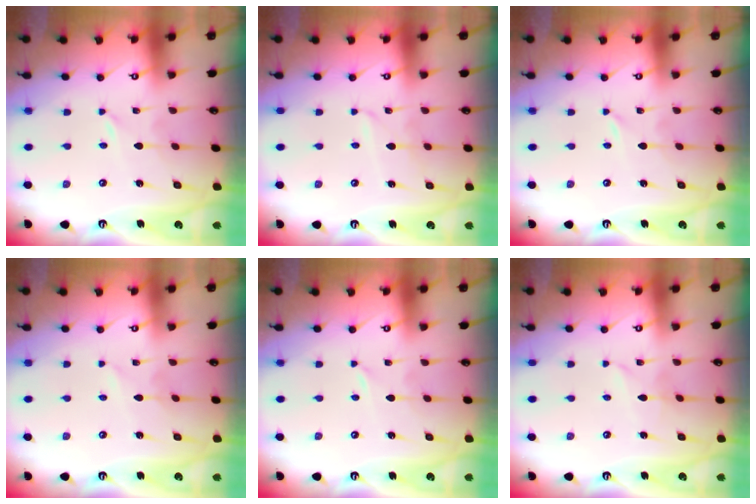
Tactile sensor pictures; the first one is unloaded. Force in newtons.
{"total": 2.9, "press": 2.9, "slide": 0.4}
{"total": 0.0}
{"total": 1.9, "press": 1.9, "slide": 0.2}
{"total": 0.0}
{"total": 1.8, "press": 1.8, "slide": 0.2}